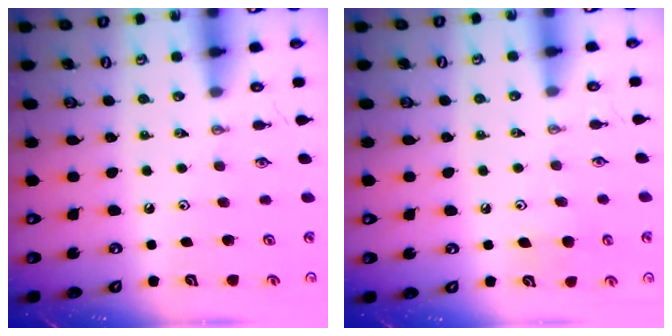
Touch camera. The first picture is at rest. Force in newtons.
{"total": 5.8, "press": 5.8, "slide": 0.6}